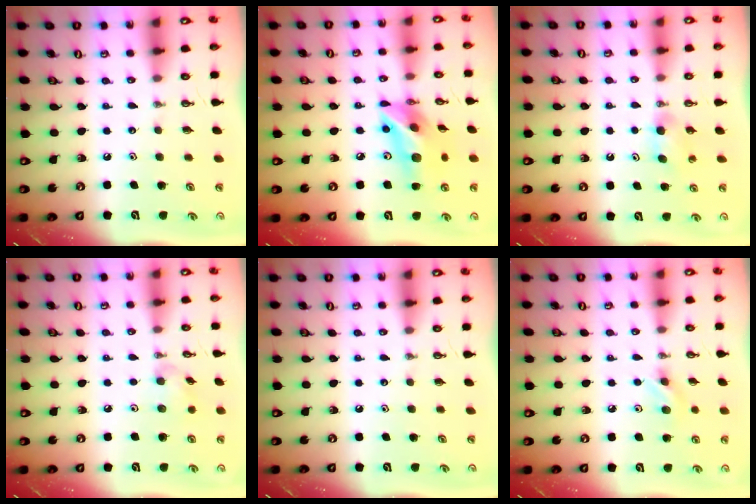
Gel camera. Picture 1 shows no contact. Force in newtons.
{"total": 15.4, "press": 15.0, "slide": 3.5}
{"total": 4.0, "press": 3.8, "slide": 1.2}
{"total": 6.5, "press": 6.4, "slide": 0.7}
{"total": 0.0}
{"total": 7.4, "press": 7.1, "slide": 2.1}